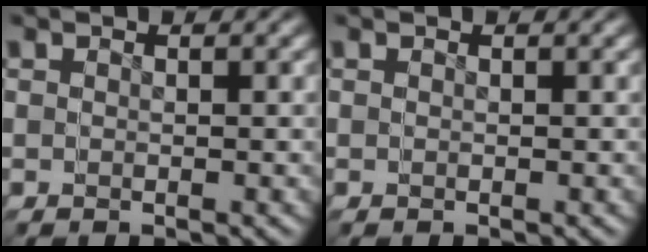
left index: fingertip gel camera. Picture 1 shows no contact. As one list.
[{"total": 0.0}]